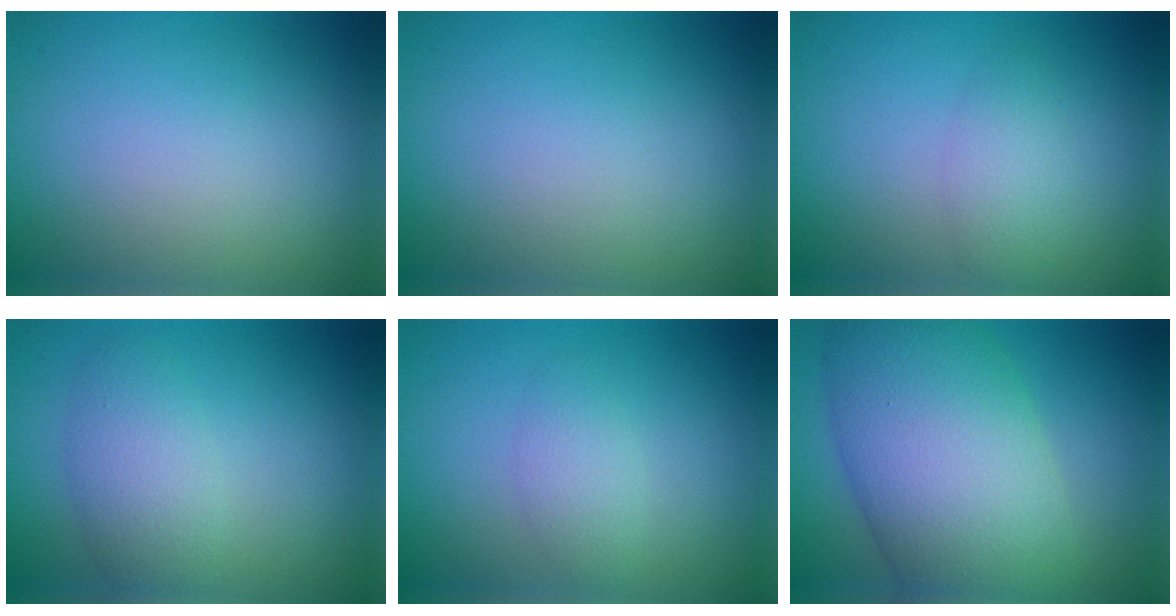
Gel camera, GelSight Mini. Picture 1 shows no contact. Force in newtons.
{"total": 0.0}
{"total": 2.1, "press": 2.1, "slide": 0.0}
{"total": 3.5, "press": 3.5, "slide": 0.2}
{"total": 1.9, "press": 1.9, "slide": 0.0}
{"total": 12.6, "press": 12.6, "slide": 0.5}